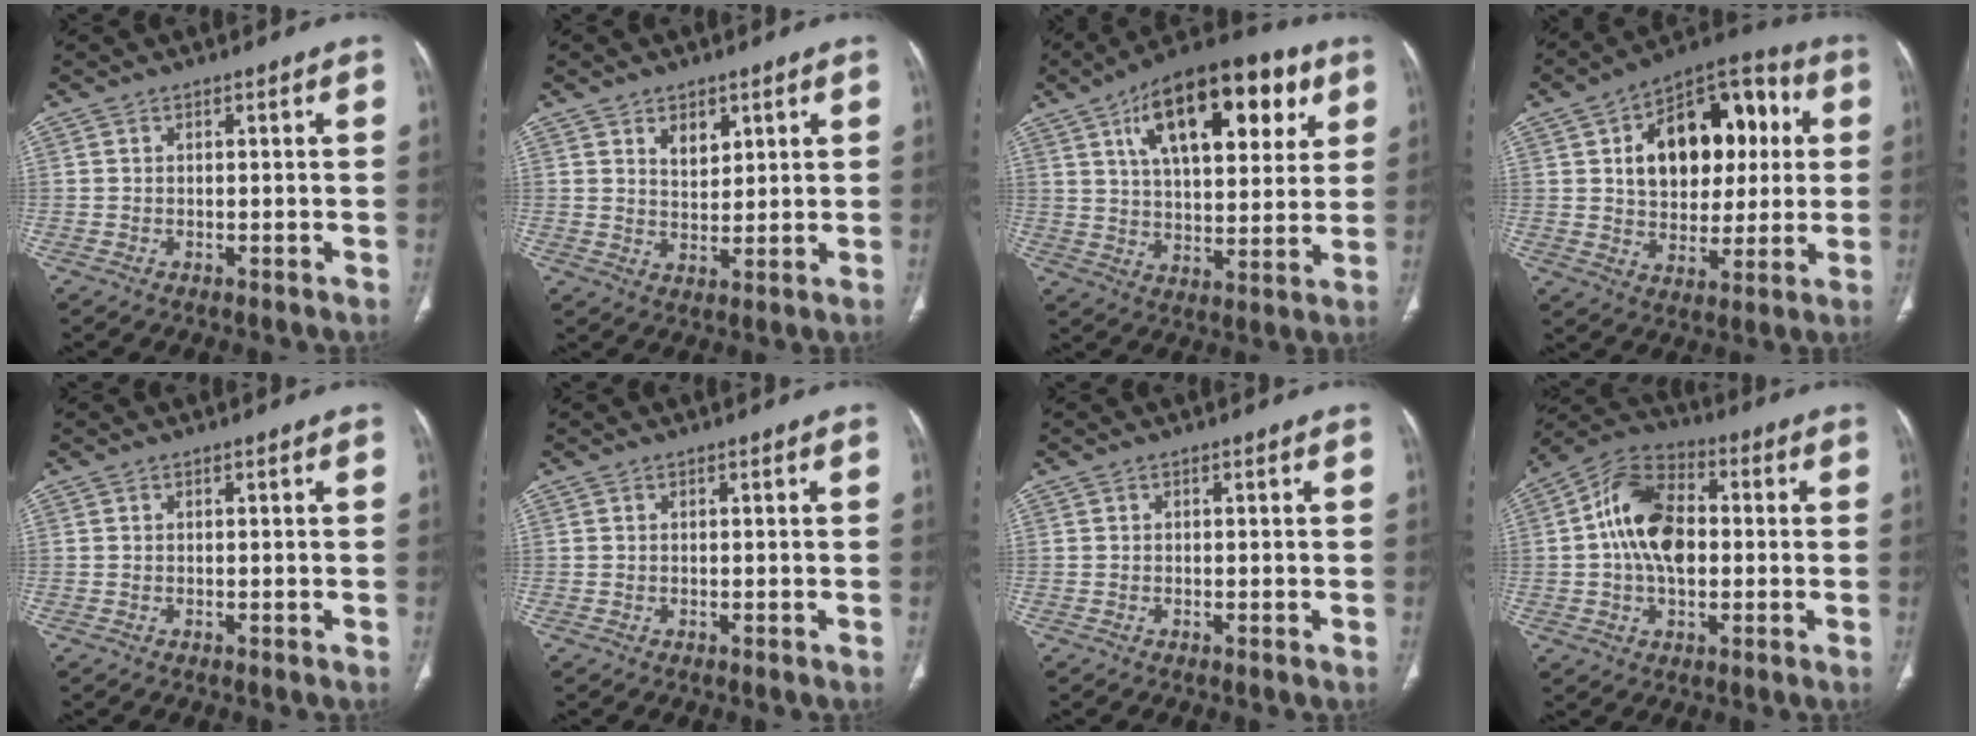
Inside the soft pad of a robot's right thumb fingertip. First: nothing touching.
{"total": 4.8, "force": [2.5, 3.0, 2.8], "torque": [-0.025, -0.020, 0.046]}
{"total": 23.0, "force": [9.8, 10.9, 17.8], "torque": [-0.241, -0.008, 0.155]}
{"total": 21.4, "force": [4.6, 13.6, 15.8], "torque": [-0.186, 0.022, 0.072]}
{"total": 0.0}
{"total": 0.0}
{"total": 0.0}
{"total": 14.4, "force": [0.6, 9.0, 11.2], "torque": [-0.188, 0.028, 0.000]}